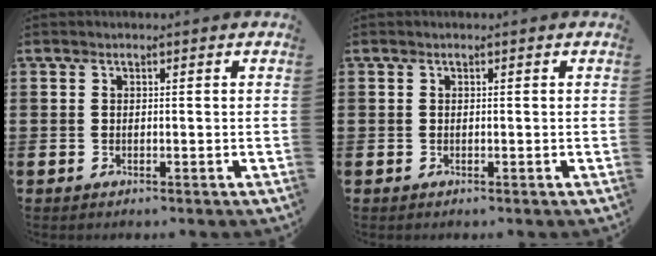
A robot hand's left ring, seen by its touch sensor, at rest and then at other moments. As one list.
[{"total": 0.0}]